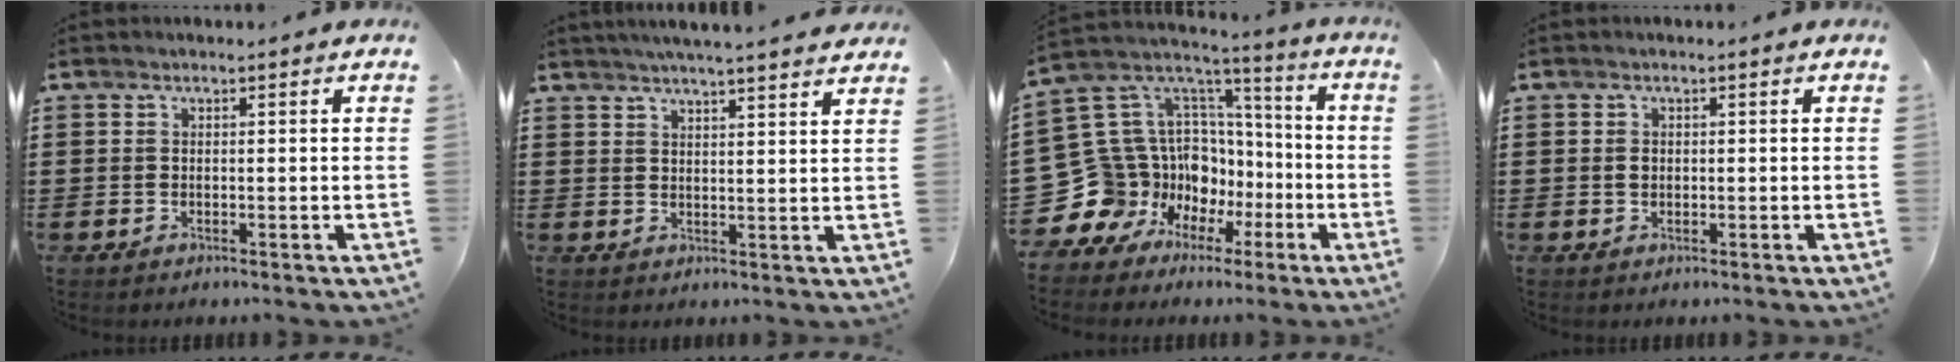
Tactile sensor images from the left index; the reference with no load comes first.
{"total": 3.7, "force": [3.5, -0.7, 0.9], "torque": [-0.029, -0.013, 0.061]}
{"total": 13.3, "force": [-4.8, 12.3, 1.6], "torque": [-0.089, -0.046, -0.042]}
{"total": 0.8, "force": [0.0, 0.7, 0.5], "torque": [-0.013, 0.003, 0.000]}